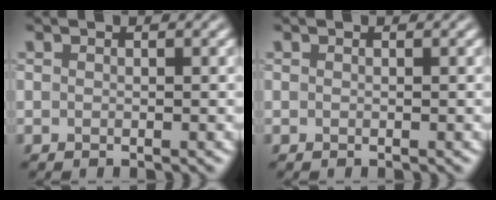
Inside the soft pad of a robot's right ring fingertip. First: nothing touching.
{"total": 0.0}